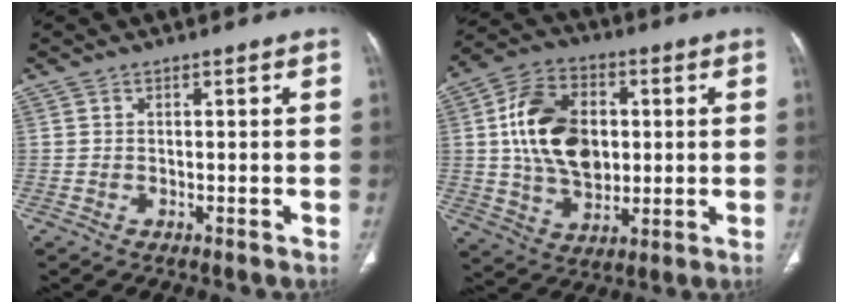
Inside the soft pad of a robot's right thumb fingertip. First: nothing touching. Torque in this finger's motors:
{"motor_torque": [2.12, 2.12, 1.57, 0.04, 0.18]}